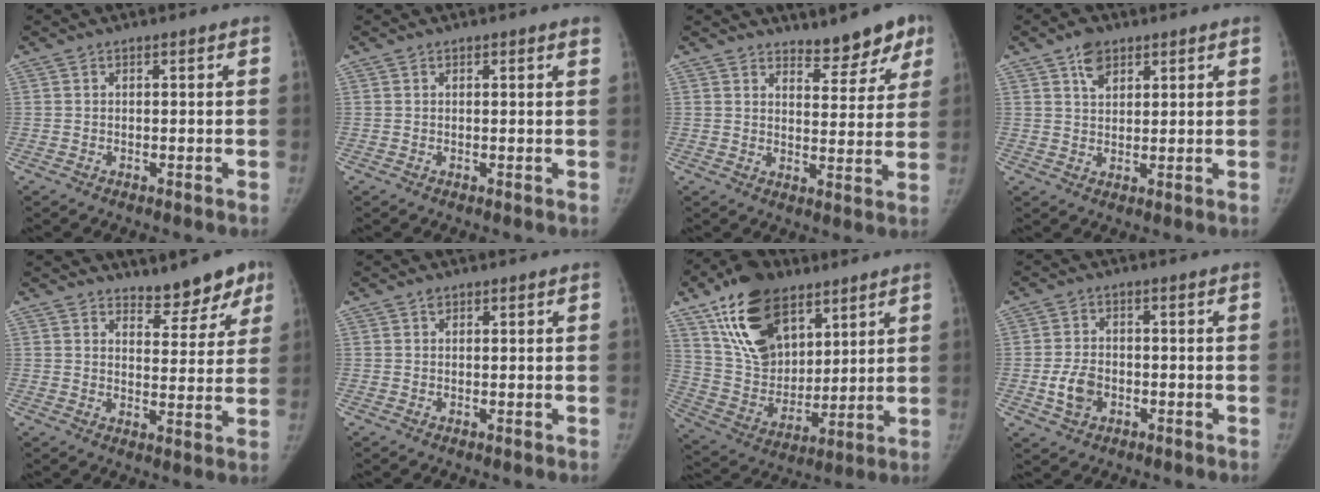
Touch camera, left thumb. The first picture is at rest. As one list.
[{"total": 1.1, "force": [0.9, 0.5, 0.3], "torque": [0.007, -0.004, 0.004]}, {"total": 7.6, "force": [6.1, 3.5, 2.9], "torque": [0.003, -0.045, 0.079]}, {"total": 4.9, "force": [2.8, 3.1, 2.4], "torque": [-0.022, -0.012, 0.049]}, {"total": 7.7, "force": [6.2, 3.6, 2.7], "torque": [0.007, -0.045, 0.080]}, {"total": 1.0, "force": [0.6, 0.8, 0.3], "torque": [0.005, -0.002, 0.007]}, {"total": 21.0, "force": [11.6, 12.7, 12.1], "torque": [-0.183, -0.041, 0.212]}, {"total": 5.5, "force": [-1.5, 4.0, 3.4], "torque": [-0.057, 0.008, -0.028]}]